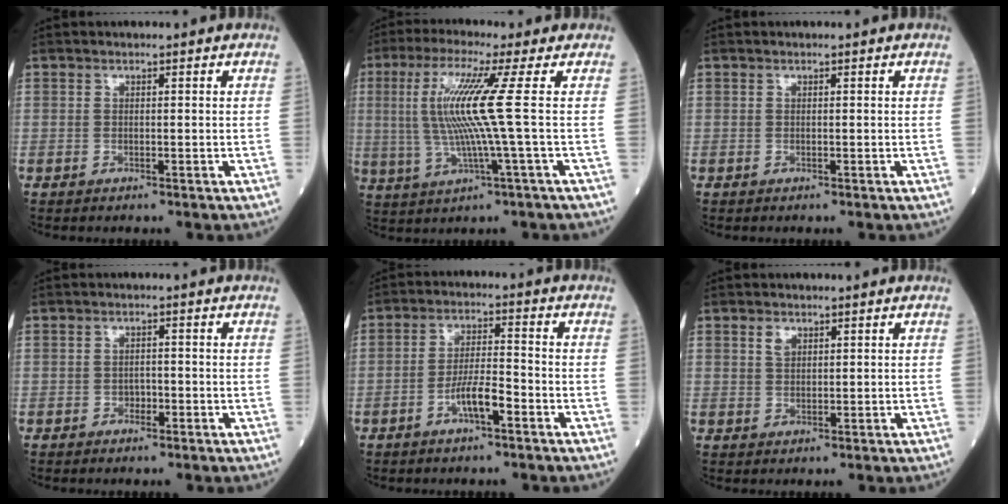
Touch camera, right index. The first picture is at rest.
{"total": 10.4, "force": [1.1, -1.7, 10.2], "torque": [-0.214, 0.004, 0.020]}
{"total": 0.0}
{"total": 1.4, "force": [-0.8, 0.9, 0.6], "torque": [-0.007, 0.005, -0.015]}
{"total": 5.3, "force": [-2.8, 0.9, 4.4], "torque": [-0.087, 0.009, -0.052]}
{"total": 1.5, "force": [0.8, 1.0, 0.8], "torque": [-0.015, 0.005, 0.015]}